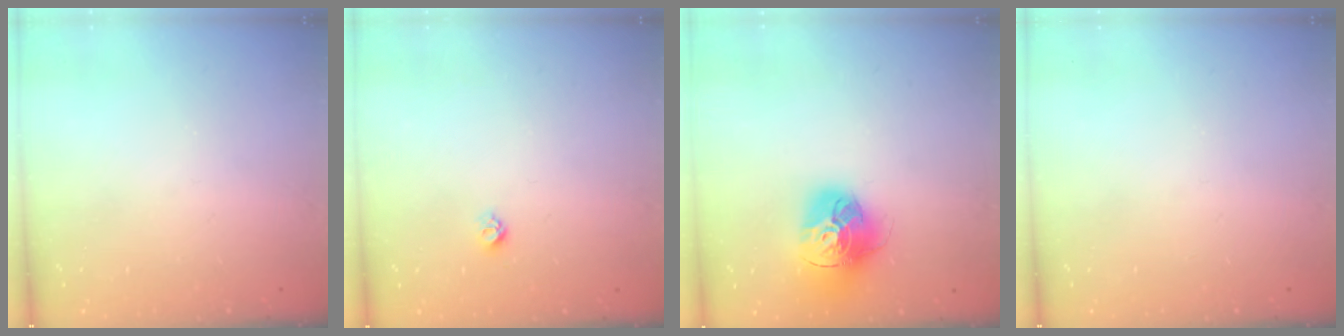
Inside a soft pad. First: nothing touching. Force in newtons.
{"total": 3.8, "press": 3.8, "slide": 0.6}
{"total": 17.0, "press": 16.9, "slide": 1.7}
{"total": 0.0}